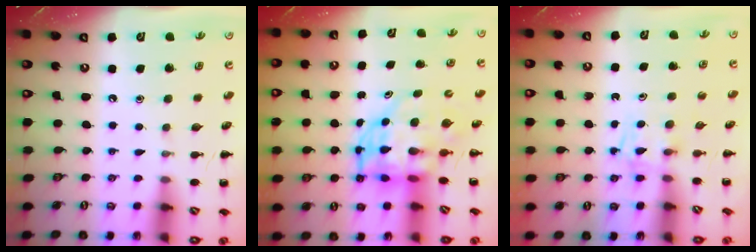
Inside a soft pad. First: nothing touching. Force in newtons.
{"total": 5.6, "press": 5.4, "slide": 1.5}
{"total": 2.7, "press": 2.4, "slide": 1.1}